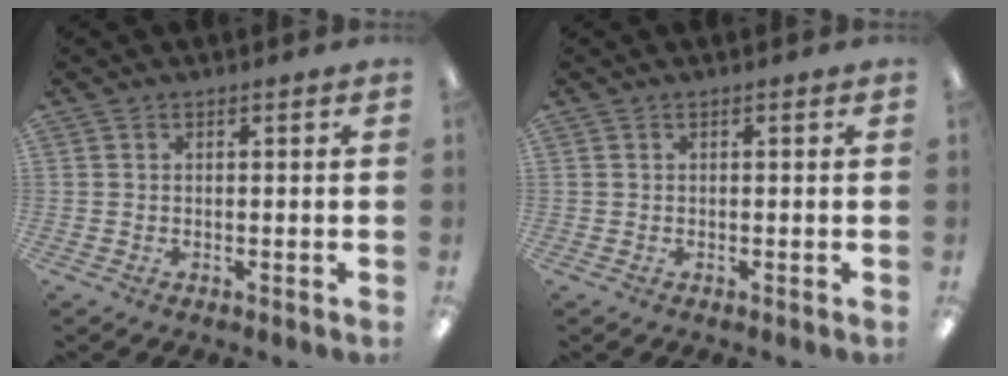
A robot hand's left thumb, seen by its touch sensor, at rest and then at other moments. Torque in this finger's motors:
{"motor_torque": [0.01, 0.01, 0.20, 0.01, 0.04]}